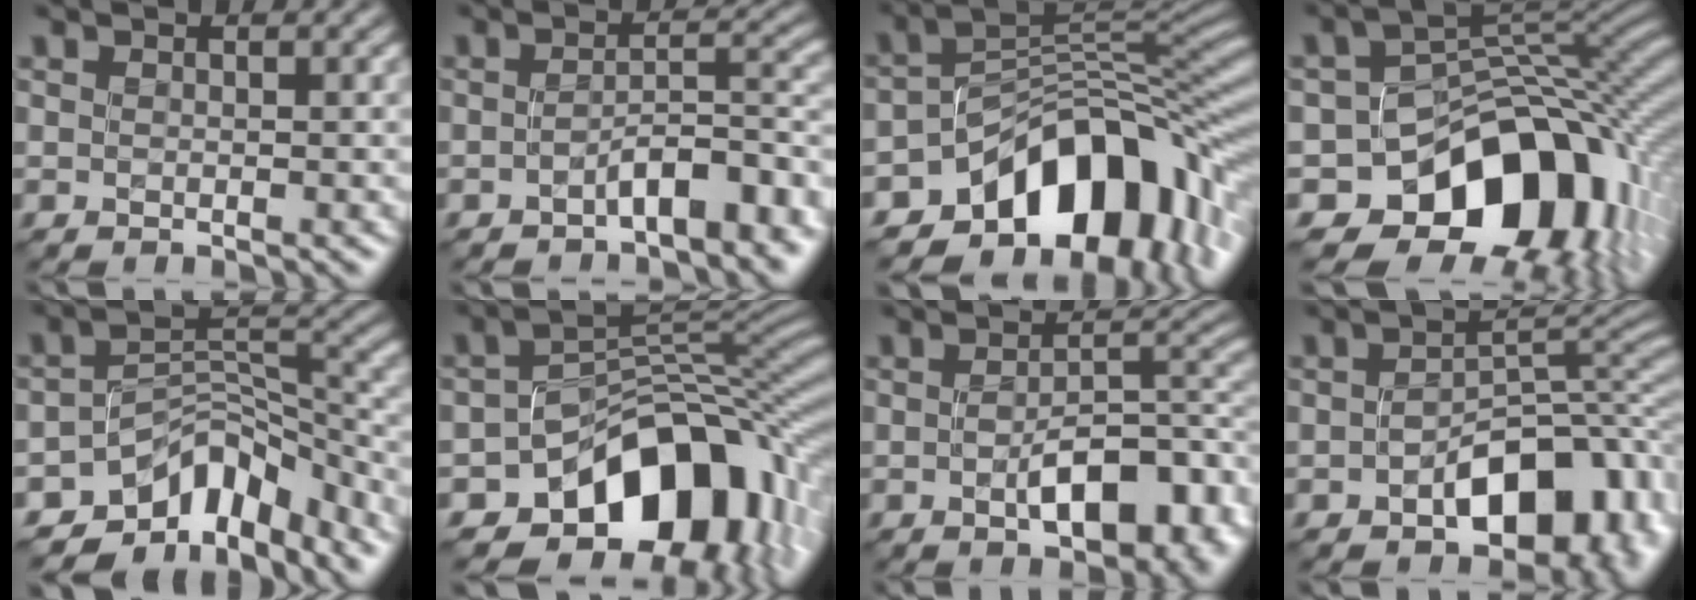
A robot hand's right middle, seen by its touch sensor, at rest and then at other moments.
{"total": 4.7, "force": [-2.4, 1.5, 3.7], "torque": [-0.055, 0.012, -0.040]}
{"total": 12.1, "force": [-6.2, 7.1, 7.5], "torque": [-0.089, 0.000, -0.112]}
{"total": 13.4, "force": [-6.0, 9.6, 7.1], "torque": [-0.084, -0.007, -0.103]}
{"total": 7.8, "force": [-6.0, 3.8, 3.3], "torque": [-0.025, -0.006, -0.102]}
{"total": 12.1, "force": [-5.4, 7.7, 7.6], "torque": [-0.089, -0.004, -0.091]}
{"total": 7.6, "force": [-2.1, 3.3, 6.5], "torque": [-0.093, 0.005, -0.030]}
{"total": 9.3, "force": [-3.3, 5.3, 6.9], "torque": [-0.083, 0.005, -0.052]}